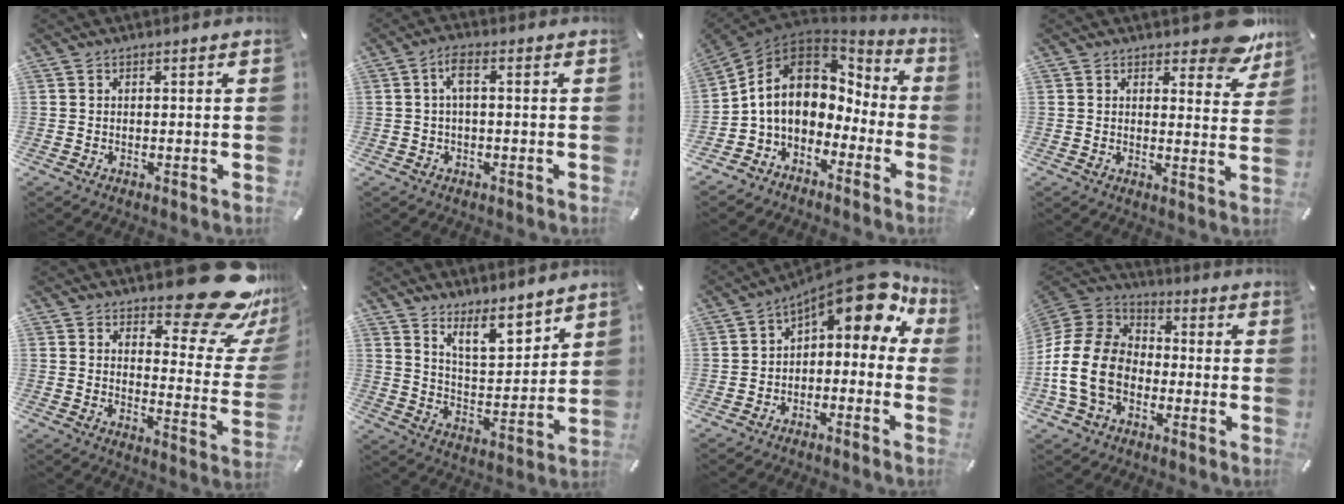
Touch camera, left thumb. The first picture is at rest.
{"total": 3.7, "force": [0.4, 1.4, 3.4], "torque": [-0.068, 0.010, 0.006]}
{"total": 11.8, "force": [0.2, 9.5, 7.1], "torque": [-0.155, 0.002, 0.000]}
{"total": 9.3, "force": [7.1, 4.1, 4.4], "torque": [-0.043, -0.049, 0.123]}
{"total": 20.1, "force": [14.9, 7.2, 11.4], "torque": [-0.125, -0.119, 0.249]}
{"total": 9.7, "force": [8.6, 3.3, 3.1], "torque": [-0.046, -0.066, 0.155]}
{"total": 11.1, "force": [6.0, 5.3, 7.8], "torque": [-0.114, -0.049, 0.103]}
{"total": 15.3, "force": [-4.6, 11.8, 8.7], "torque": [-0.205, 0.036, -0.087]}